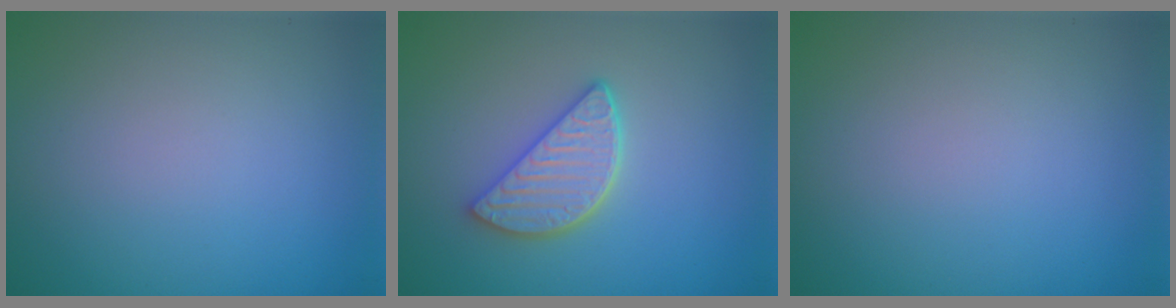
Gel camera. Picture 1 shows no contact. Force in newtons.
{"total": 4.2, "press": 3.4, "slide": 2.4}
{"total": 0.0}